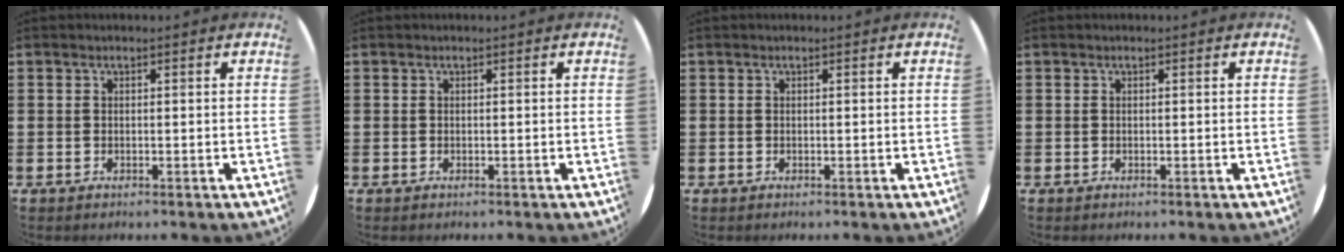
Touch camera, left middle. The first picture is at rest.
{"total": 0.0}
{"total": 0.0}
{"total": 0.0}